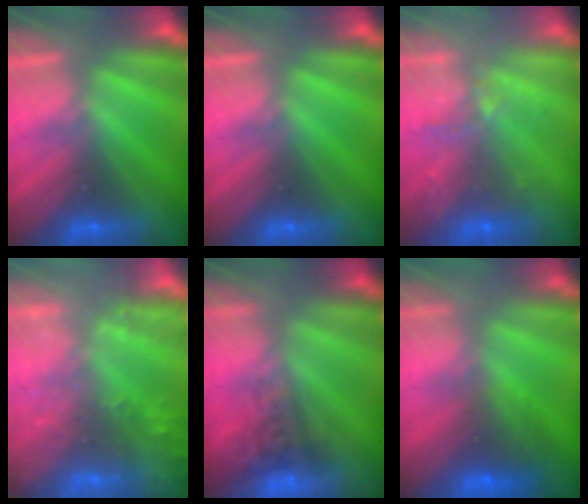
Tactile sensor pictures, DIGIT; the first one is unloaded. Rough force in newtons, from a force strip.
{"total": 0.0}
{"total": 9.1}
{"total": 8.7}
{"total": 4.6}
{"total": 8.3}